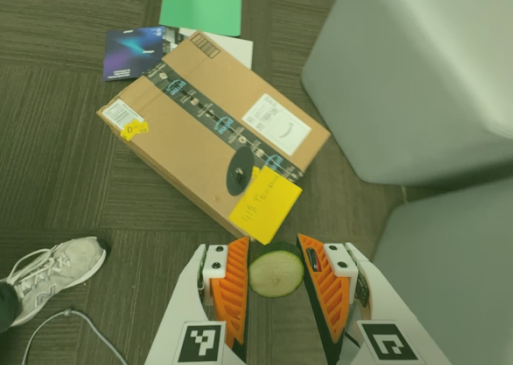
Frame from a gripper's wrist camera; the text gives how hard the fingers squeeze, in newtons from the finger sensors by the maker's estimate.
{"total": 8.9, "left": 9.1, "right": 8.7}